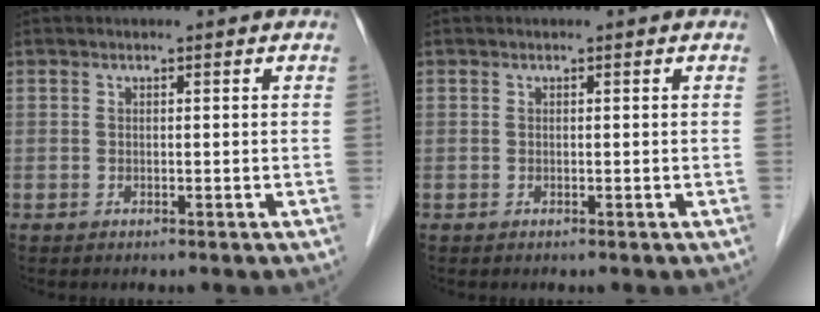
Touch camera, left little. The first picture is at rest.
{"total": 0.0}